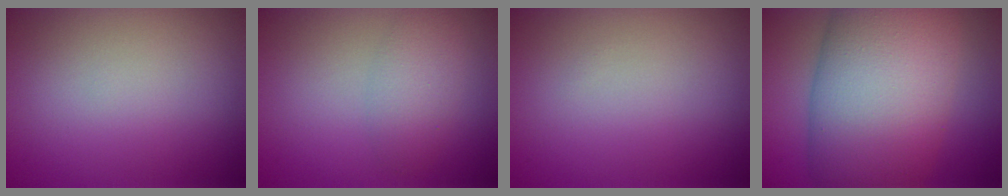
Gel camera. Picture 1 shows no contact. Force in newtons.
{"total": 2.5, "press": 2.5, "slide": 0.1}
{"total": 0.0}
{"total": 14.6, "press": 14.6, "slide": 0.4}